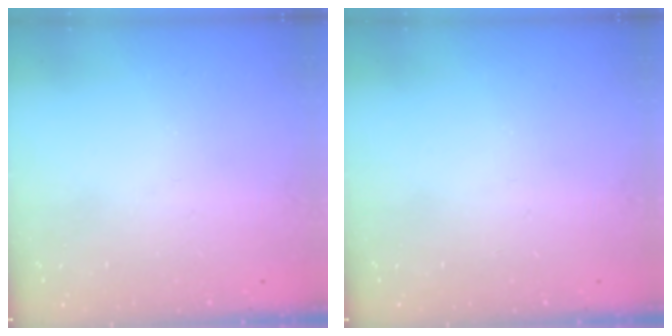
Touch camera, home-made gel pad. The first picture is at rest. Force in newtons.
{"total": 0.0}